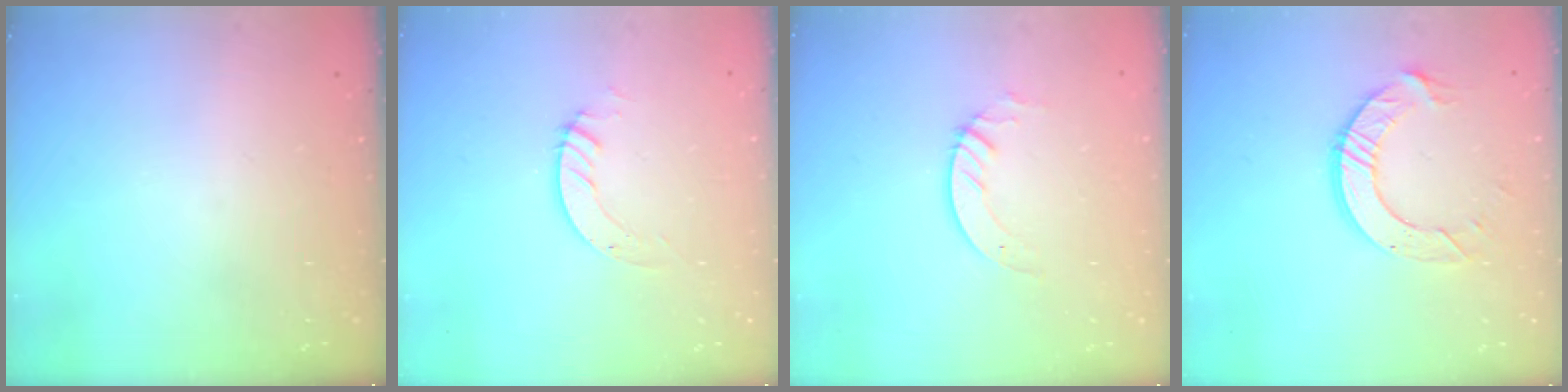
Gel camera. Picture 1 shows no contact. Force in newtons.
{"total": 3.7, "press": 3.7, "slide": 0.2}
{"total": 3.1, "press": 3.1, "slide": 0.2}
{"total": 9.7, "press": 9.7, "slide": 0.8}